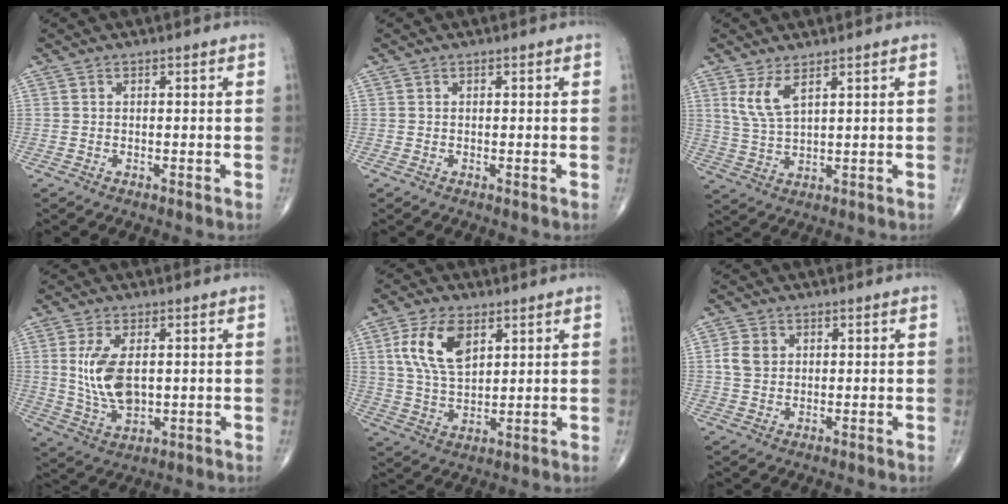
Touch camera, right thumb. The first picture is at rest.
{"total": 0.0}
{"total": 5.3, "force": [2.8, 1.6, 4.2], "torque": [-0.091, -0.019, 0.068]}
{"total": 9.8, "force": [1.3, 5.3, 8.2], "torque": [-0.159, -0.013, 0.035]}
{"total": 11.0, "force": [4.3, 5.9, 8.2], "torque": [-0.151, -0.012, 0.086]}
{"total": 4.1, "force": [0.8, 3.3, 2.3], "torque": [-0.036, 0.002, 0.015]}